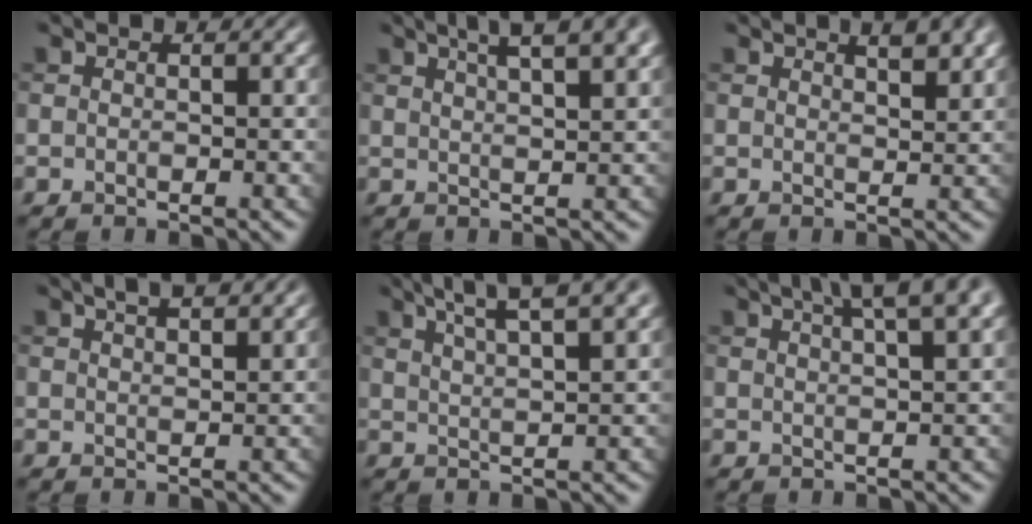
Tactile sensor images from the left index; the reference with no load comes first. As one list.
[{"total": 8.7, "force": [5.2, 3.1, 6.2], "torque": [-0.060, 0.041, 0.047]}, {"total": 2.9, "force": [1.8, 0.9, 2.1], "torque": [-0.021, 0.003, 0.025]}, {"total": 5.1, "force": [3.4, 1.8, 3.4], "torque": [-0.021, 0.022, 0.025]}, {"total": 8.6, "force": [5.7, 2.5, 6.0], "torque": [-0.065, 0.036, 0.053]}, {"total": 7.6, "force": [4.7, 2.2, 5.6], "torque": [-0.052, 0.035, 0.040]}]